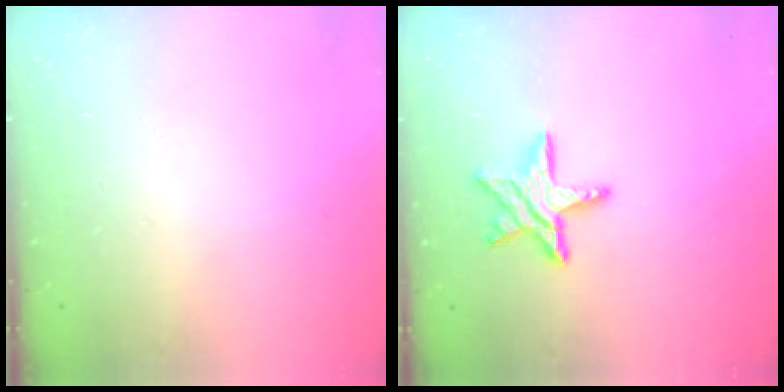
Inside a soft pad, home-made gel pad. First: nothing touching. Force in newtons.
{"total": 9.8, "press": 9.8, "slide": 0.7}